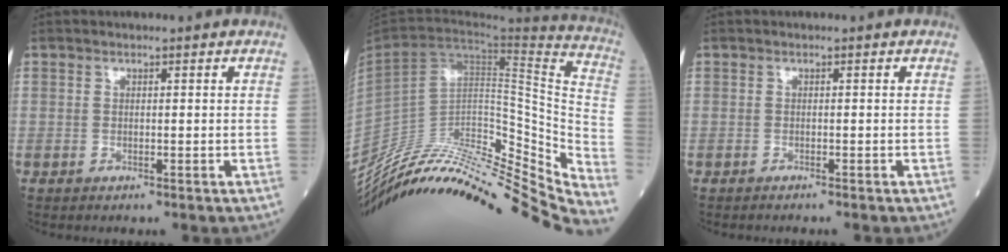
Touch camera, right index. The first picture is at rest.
{"total": 35.2, "force": [-31.5, 3.9, 15.4], "torque": [-0.156, -0.017, -0.453]}
{"total": 1.7, "force": [-1.5, 0.0, 0.8], "torque": [-0.010, 0.000, -0.016]}